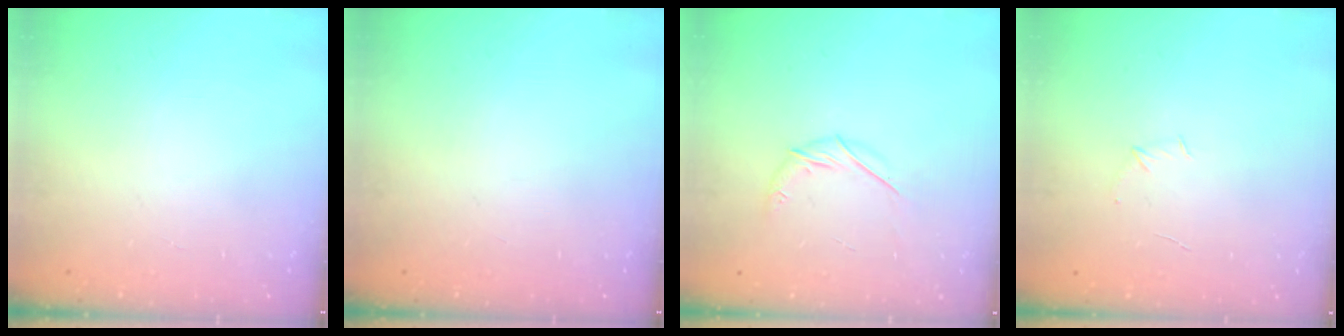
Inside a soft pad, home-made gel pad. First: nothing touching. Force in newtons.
{"total": 0.0}
{"total": 7.3, "press": 7.2, "slide": 1.4}
{"total": 3.7, "press": 3.6, "slide": 1.0}